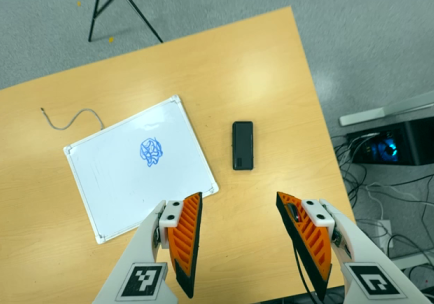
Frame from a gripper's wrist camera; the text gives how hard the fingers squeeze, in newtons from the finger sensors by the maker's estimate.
{"total": 0.0}